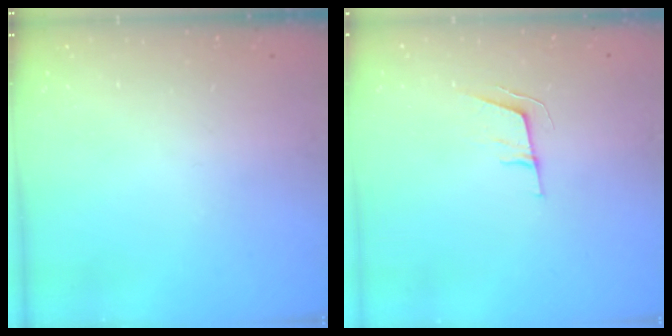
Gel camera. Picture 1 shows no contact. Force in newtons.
{"total": 6.1, "press": 5.5, "slide": 2.7}